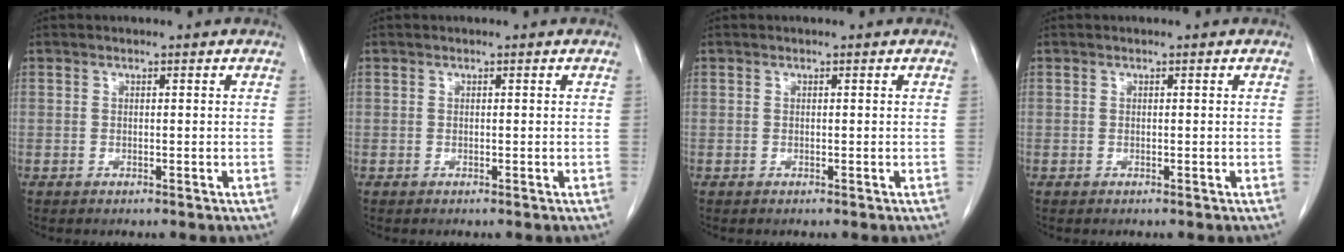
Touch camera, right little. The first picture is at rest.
{"total": 0.0}
{"total": 0.0}
{"total": 0.0}